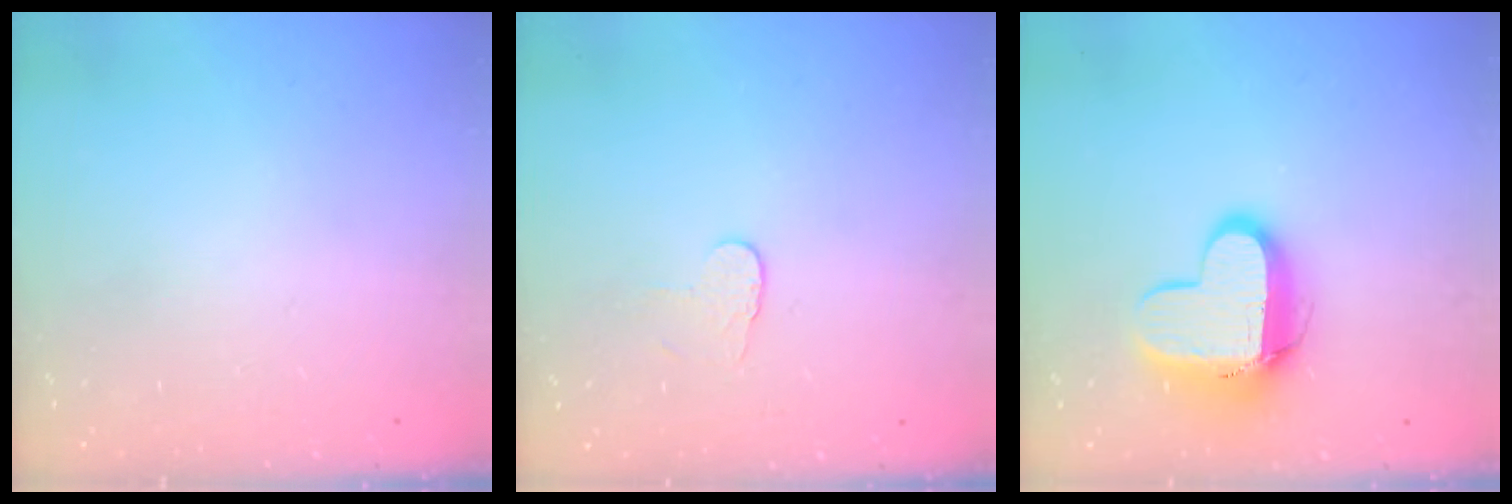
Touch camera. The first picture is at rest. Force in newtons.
{"total": 3.7, "press": 3.7, "slide": 0.3}
{"total": 12.1, "press": 12.0, "slide": 1.2}